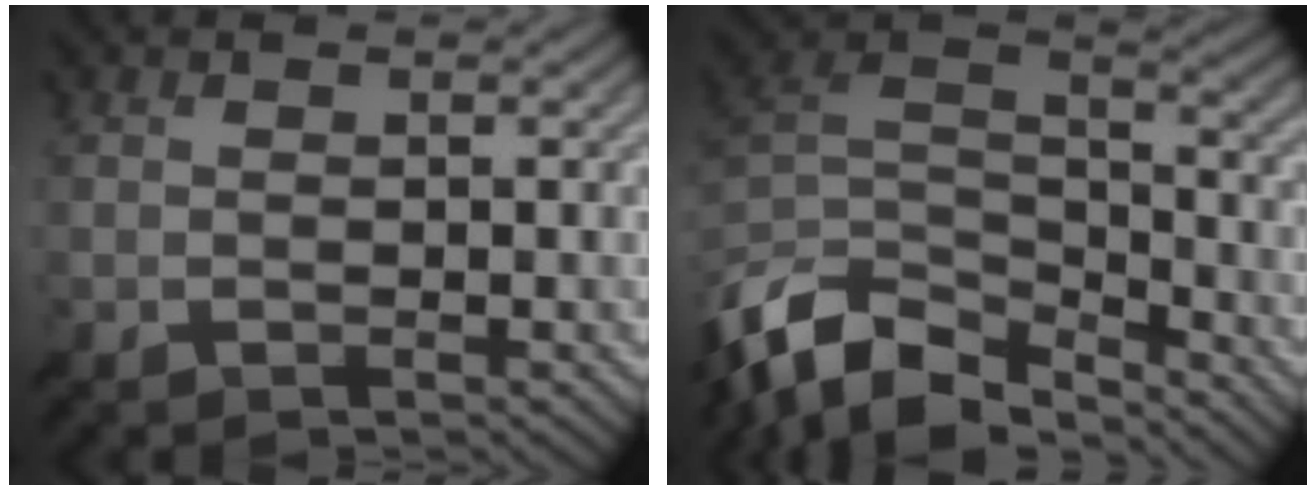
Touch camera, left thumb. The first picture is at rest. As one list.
[{"total": 13.5, "force": [-9.9, 6.2, 6.8], "torque": [-0.186, -0.009, -0.175]}]